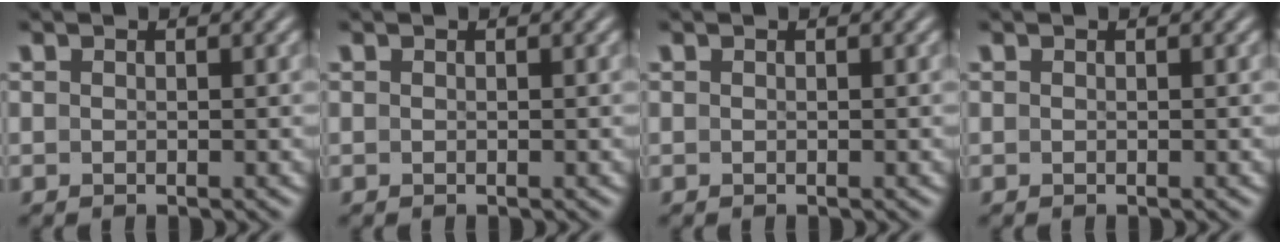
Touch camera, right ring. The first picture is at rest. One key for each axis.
{"total": 0.0}
{"total": 0.0}
{"total": 0.0}